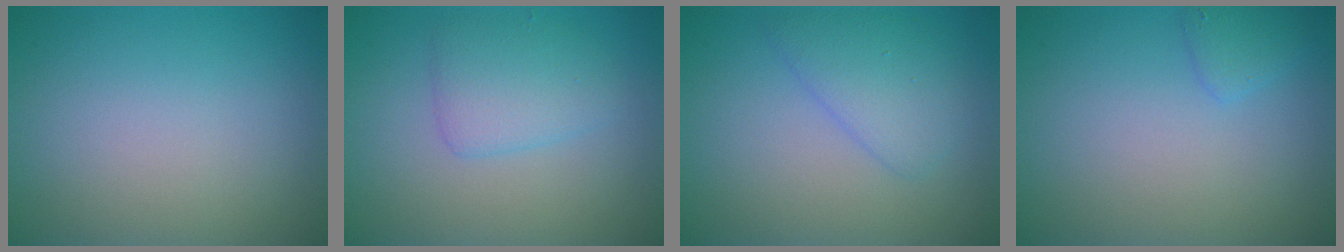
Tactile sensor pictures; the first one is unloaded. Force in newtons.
{"total": 2.8, "press": 2.8, "slide": 0.1}
{"total": 3.0, "press": 3.0, "slide": 0.2}
{"total": 1.3, "press": 1.3, "slide": 0.1}